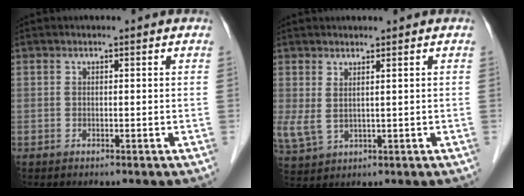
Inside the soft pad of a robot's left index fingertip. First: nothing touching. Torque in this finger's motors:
{"motor_torque": [0.00, -0.24, 0.22, 0.04]}